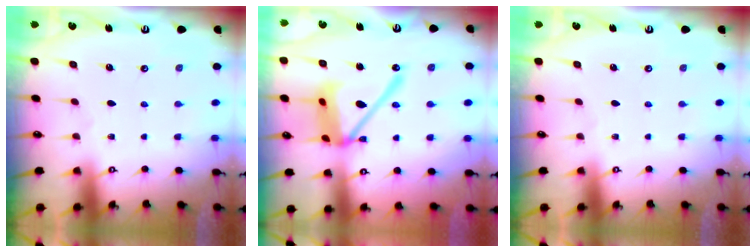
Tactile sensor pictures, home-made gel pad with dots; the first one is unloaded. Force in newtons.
{"total": 17.6, "press": 17.5, "slide": 1.8}
{"total": 0.0}